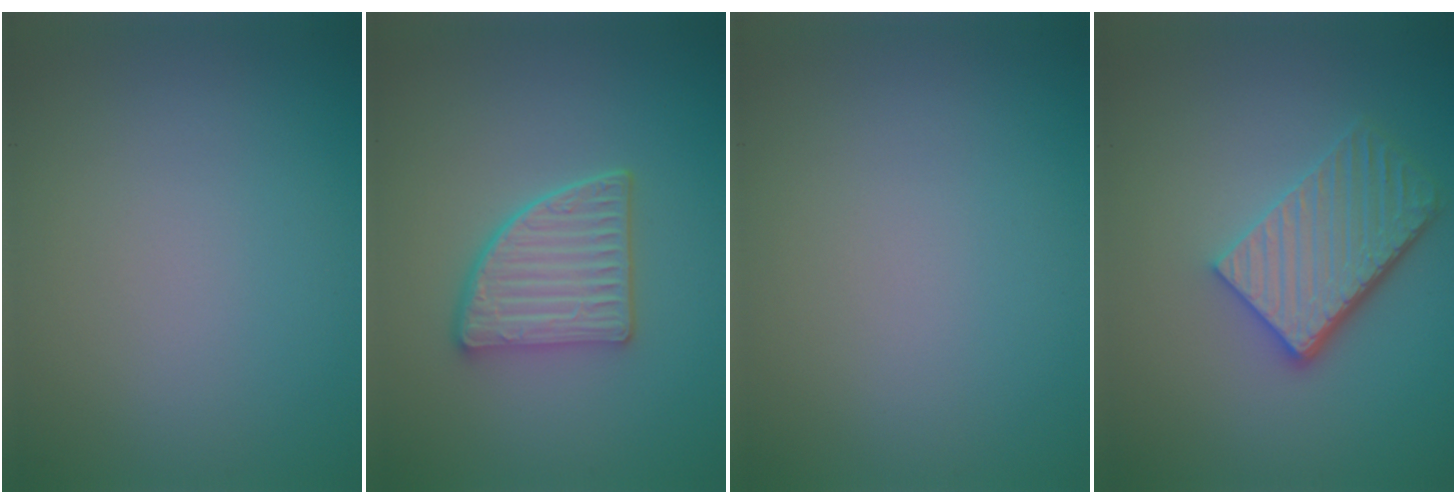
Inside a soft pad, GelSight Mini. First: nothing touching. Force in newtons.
{"total": 4.4, "press": 3.7, "slide": 2.4}
{"total": 0.0}
{"total": 4.9, "press": 3.9, "slide": 3.1}